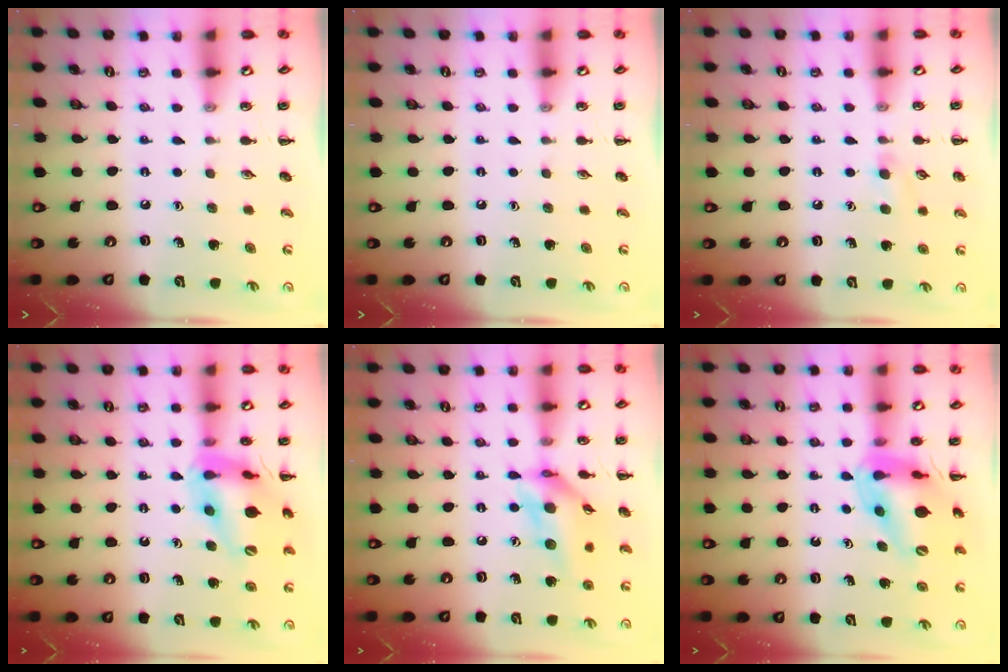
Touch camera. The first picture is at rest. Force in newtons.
{"total": 0.0}
{"total": 5.3, "press": 5.0, "slide": 1.9}
{"total": 18.1, "press": 17.9, "slide": 2.2}
{"total": 15.3, "press": 15.0, "slide": 3.1}
{"total": 14.3, "press": 13.8, "slide": 3.6}